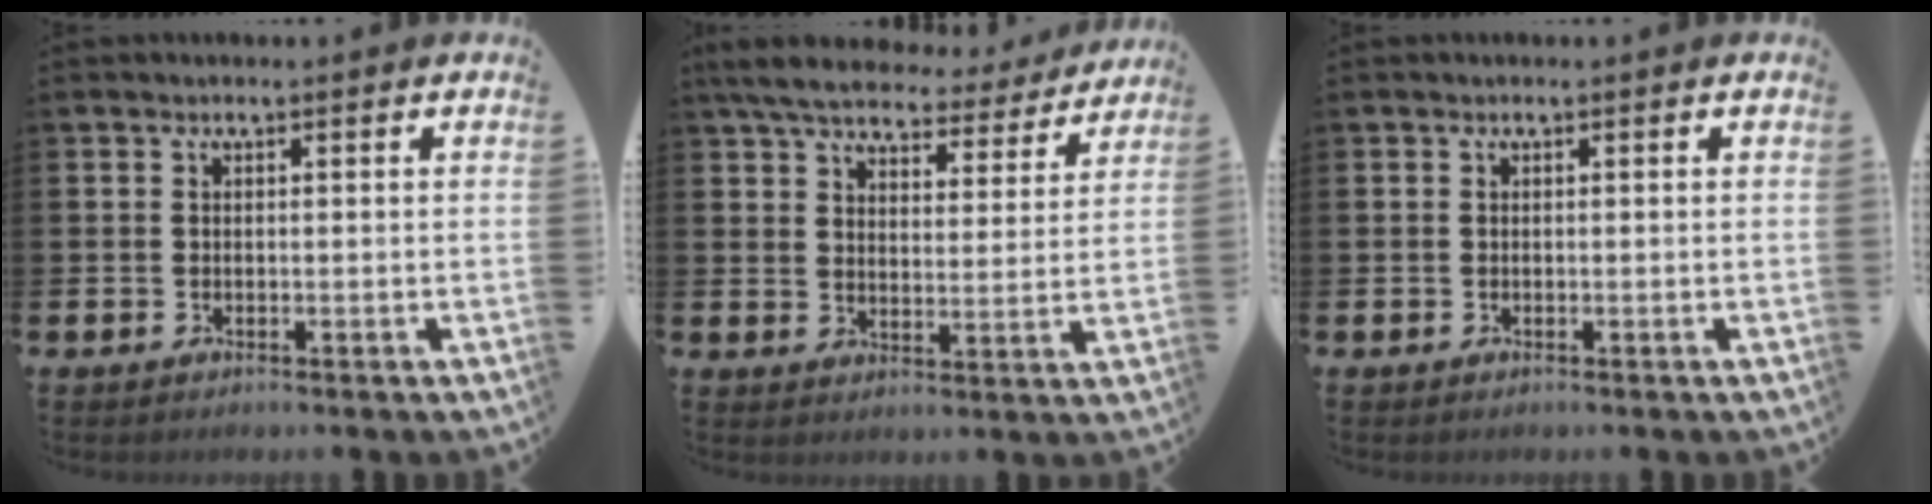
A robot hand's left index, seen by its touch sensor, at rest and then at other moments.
{"total": 6.7, "force": [6.1, 1.7, 2.1], "torque": [-0.065, -0.034, 0.105]}
{"total": 0.0}